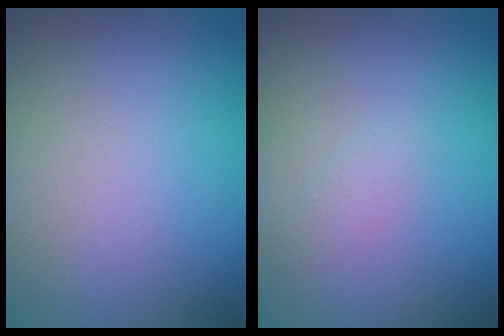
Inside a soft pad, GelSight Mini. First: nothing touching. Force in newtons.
{"total": 1.0, "press": 1.0, "slide": 0.1}